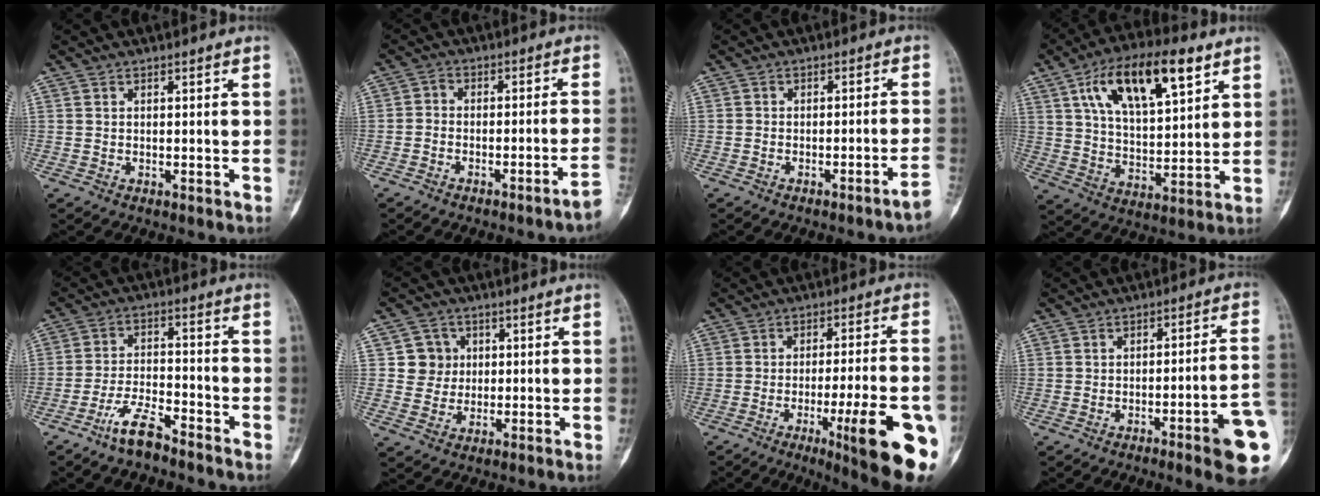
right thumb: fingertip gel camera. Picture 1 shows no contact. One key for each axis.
{"total": 5.0, "fx": -3.5, "fy": 0.3, "fz": 3.5, "tx": -0.048, "ty": 0.049, "tz": -0.053}
{"total": 3.6, "fx": -2.5, "fy": -0.5, "fz": 2.5, "tx": -0.030, "ty": 0.027, "tz": -0.037}
{"total": 18.5, "fx": 8.7, "fy": 7.8, "fz": 14.3, "tx": -0.211, "ty": -0.015, "tz": 0.152}
{"total": 7.3, "fx": -5.7, "fy": 2.1, "fz": 4.0, "tx": -0.078, "ty": 0.035, "tz": -0.110}
{"total": 5.7, "fx": 1.0, "fy": 5.5, "fz": 0.9, "tx": 0.024, "ty": 0.005, "tz": 0.014}
{"total": 19.0, "fx": -7.0, "fy": 3.2, "fz": 17.4, "tx": -0.190, "ty": 0.005, "tz": -0.089}
{"total": 13.1, "fx": -4.9, "fy": 1.6, "fz": 12.1, "tx": -0.122, "ty": 0.025, "tz": -0.062}